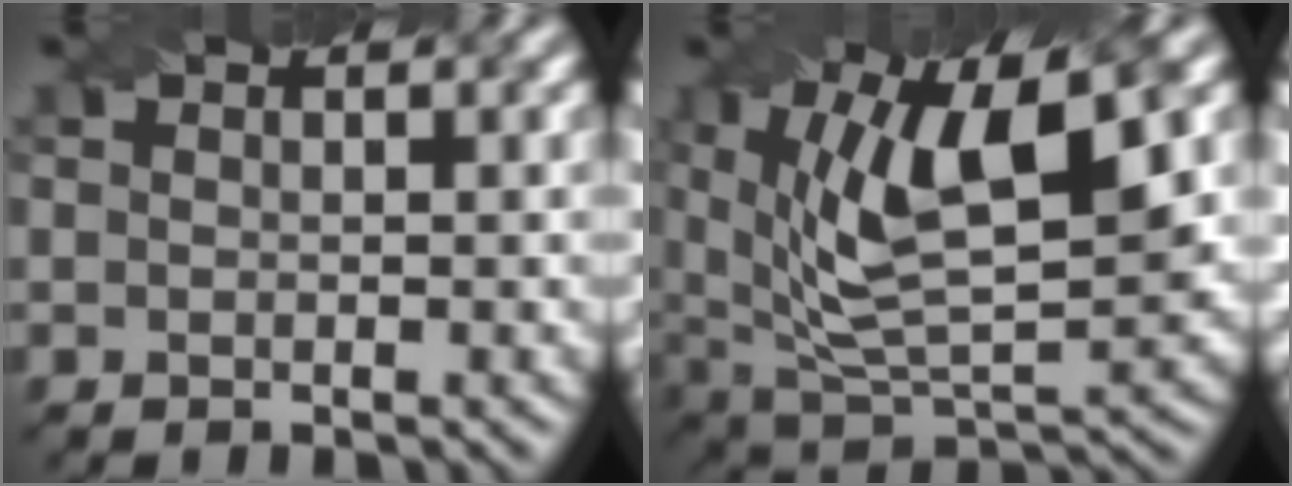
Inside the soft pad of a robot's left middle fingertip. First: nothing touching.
{"total": 11.7, "force": [3.7, 4.8, 10.0], "torque": [-0.173, 0.000, 0.063]}